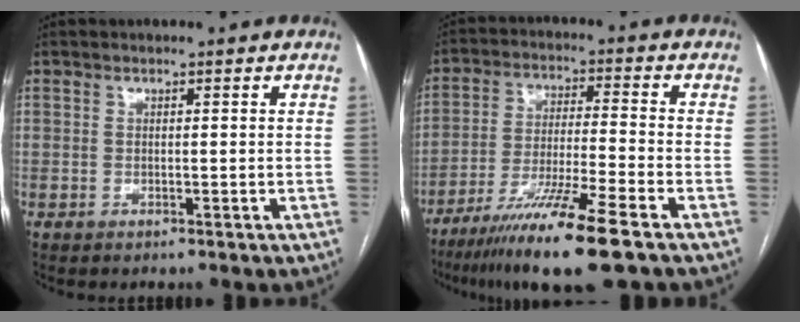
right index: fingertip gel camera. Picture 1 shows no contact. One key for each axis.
{"total": 13.9, "fx": -9.2, "fy": -0.8, "fz": 10.4, "tx": -0.200, "ty": -0.041, "tz": -0.162}